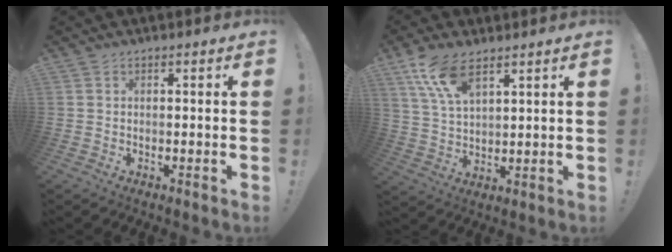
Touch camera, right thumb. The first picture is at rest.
{"total": 10.6, "force": [6.8, 4.2, 7.0], "torque": [-0.138, -0.023, 0.129]}